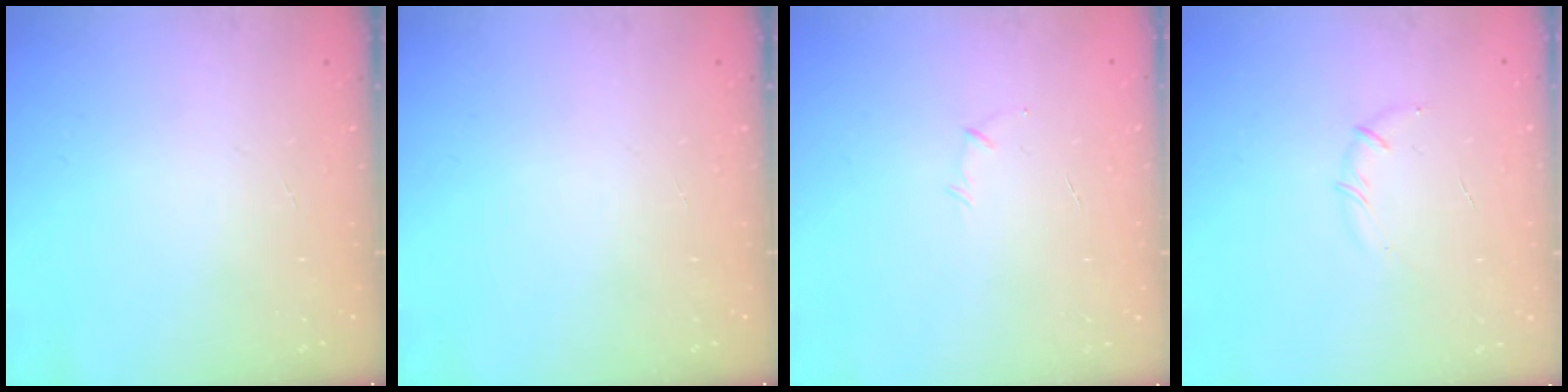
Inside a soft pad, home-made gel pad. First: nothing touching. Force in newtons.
{"total": 0.0}
{"total": 4.0, "press": 3.9, "slide": 0.9}
{"total": 3.8, "press": 3.7, "slide": 0.9}